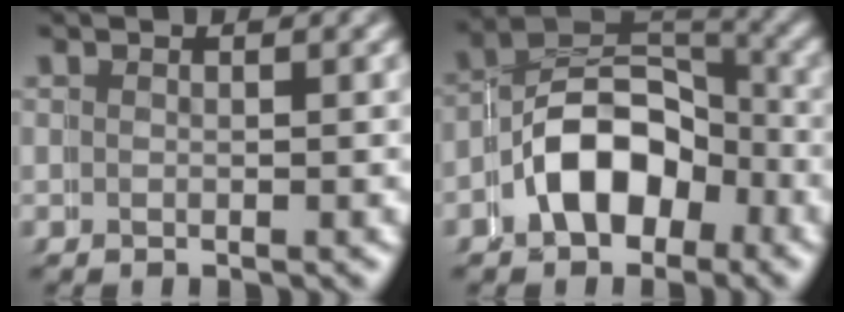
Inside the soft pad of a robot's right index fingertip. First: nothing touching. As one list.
[{"total": 6.7, "force": [-2.1, 5.2, 3.7], "torque": [-0.073, -0.013, -0.041]}]